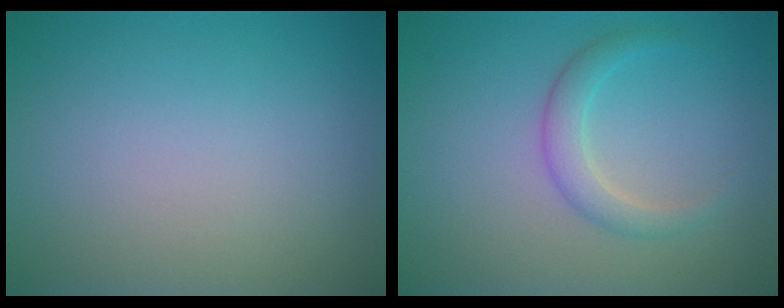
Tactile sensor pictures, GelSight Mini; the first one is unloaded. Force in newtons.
{"total": 2.1, "press": 2.1, "slide": 0.1}